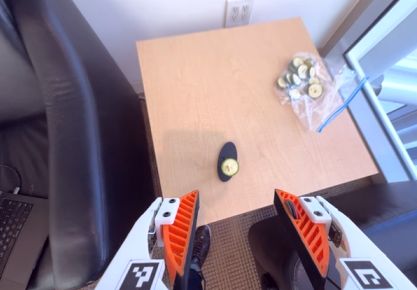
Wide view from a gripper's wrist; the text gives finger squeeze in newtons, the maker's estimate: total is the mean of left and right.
{"total": 0.0}